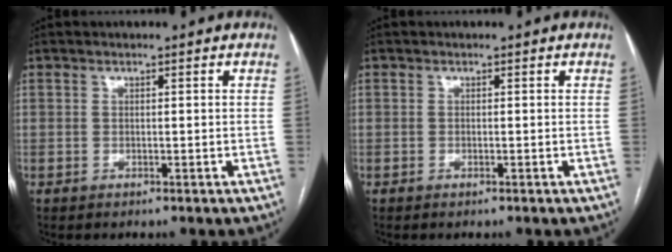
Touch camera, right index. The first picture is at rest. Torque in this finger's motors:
{"motor_torque": [-0.03, 0.07, -0.02, 0.00]}